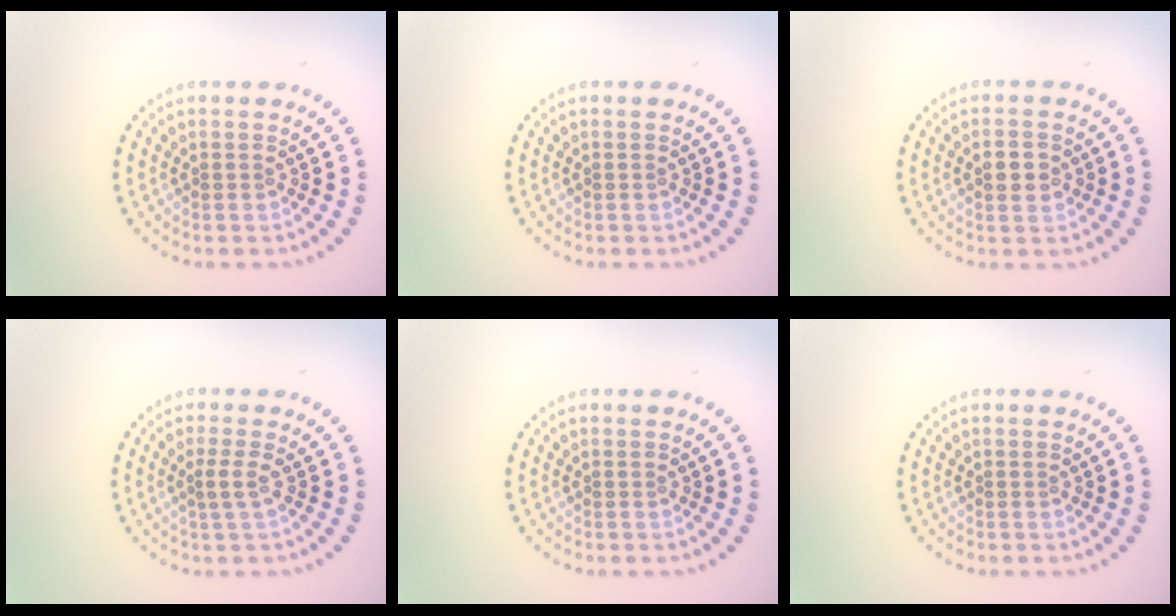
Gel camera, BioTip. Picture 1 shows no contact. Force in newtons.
{"total": 0.0}
{"total": 2.5, "press": 2.5, "slide": 0.0}
{"total": 1.5, "press": 1.1, "slide": 1.0}
{"total": 0.0}
{"total": 0.0}